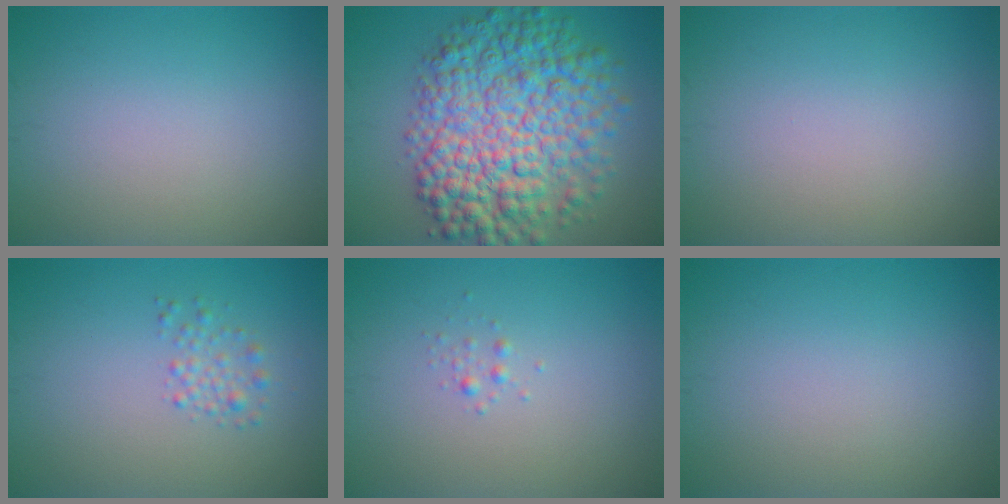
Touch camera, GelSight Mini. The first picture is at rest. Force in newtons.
{"total": 11.5, "press": 11.5, "slide": 0.1}
{"total": 0.0}
{"total": 1.5, "press": 1.5, "slide": 0.1}
{"total": 0.7, "press": 0.7, "slide": 0.0}
{"total": 0.0}